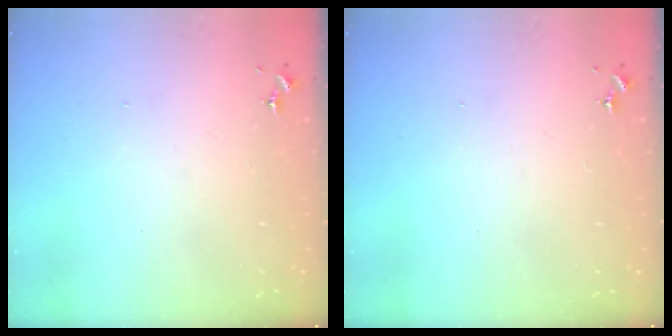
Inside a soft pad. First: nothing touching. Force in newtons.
{"total": 0.0}